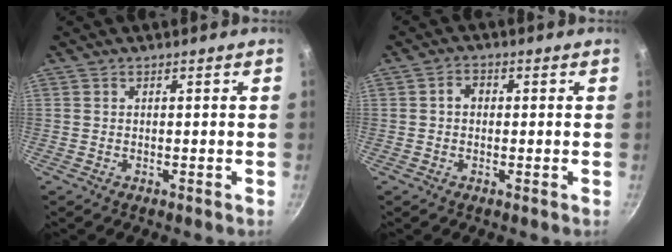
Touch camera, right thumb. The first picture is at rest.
{"total": 2.5, "force": [0.2, 1.9, 1.5], "torque": [-0.017, 0.008, 0.000]}